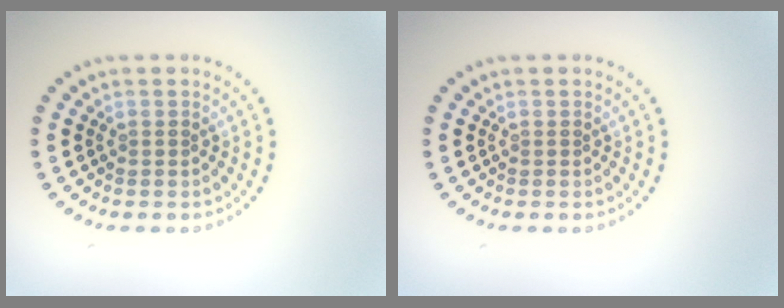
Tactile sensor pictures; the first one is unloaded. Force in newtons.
{"total": 0.0}